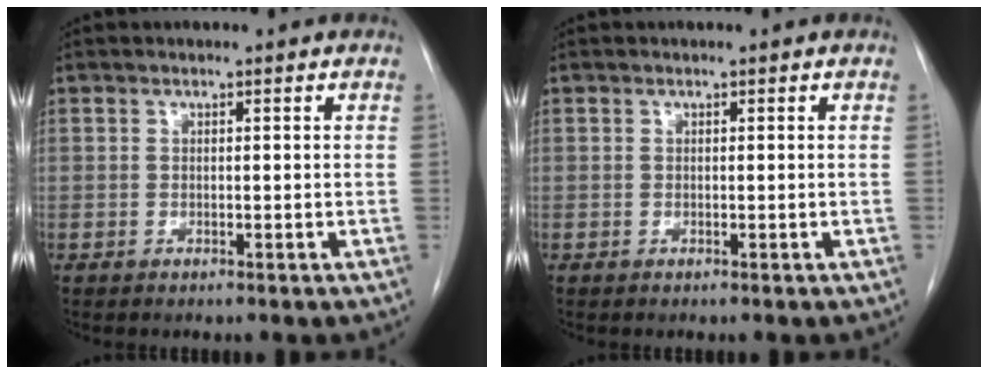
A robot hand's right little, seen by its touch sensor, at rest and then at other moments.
{"total": 0.0}